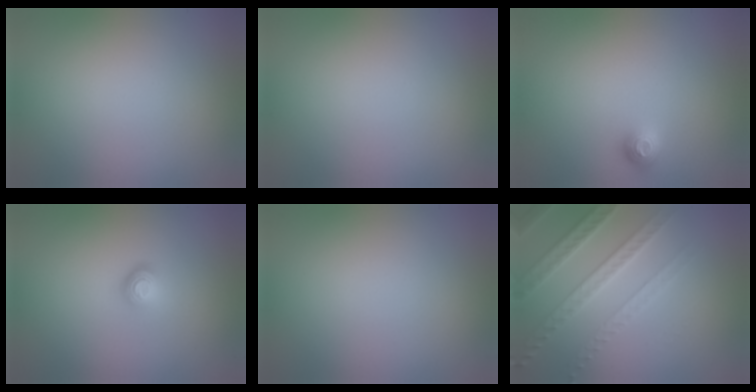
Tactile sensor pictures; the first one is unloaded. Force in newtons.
{"total": 0.0}
{"total": 1.3, "press": 1.1, "slide": 0.7}
{"total": 1.7, "press": 1.2, "slide": 1.3}
{"total": 0.0}
{"total": 4.1, "press": 3.9, "slide": 1.3}